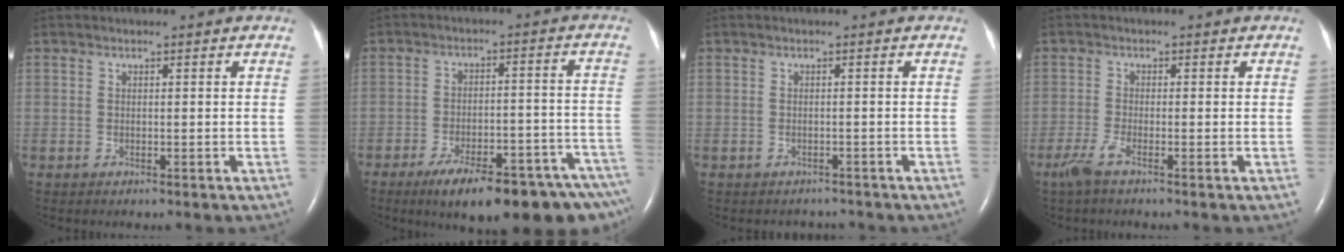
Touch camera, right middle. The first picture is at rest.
{"total": 19.4, "force": [-14.5, 3.5, 12.4], "torque": [-0.109, 0.018, -0.199]}
{"total": 1.9, "force": [-1.7, 0.8, -0.3], "torque": [0.000, 0.000, -0.022]}
{"total": 2.6, "force": [-1.8, 0.0, 1.9], "torque": [-0.052, -0.007, -0.043]}